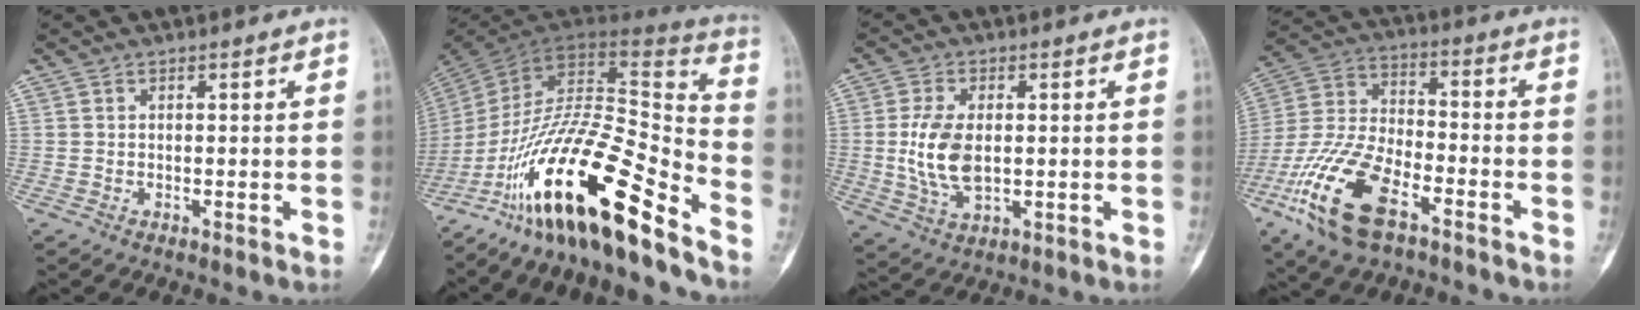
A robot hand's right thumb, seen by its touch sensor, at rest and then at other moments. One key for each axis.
{"total": 27.2, "fx": -17.9, "fy": 6.5, "fz": 19.5, "tx": -0.322, "ty": 0.082, "tz": -0.304}
{"total": 10.0, "fx": 0.2, "fy": 5.6, "fz": 8.3, "tx": -0.168, "ty": -0.007, "tz": 0.010}
{"total": 18.2, "fx": -9.3, "fy": 8.4, "fz": 13.2, "tx": -0.274, "ty": 0.037, "tz": -0.179}